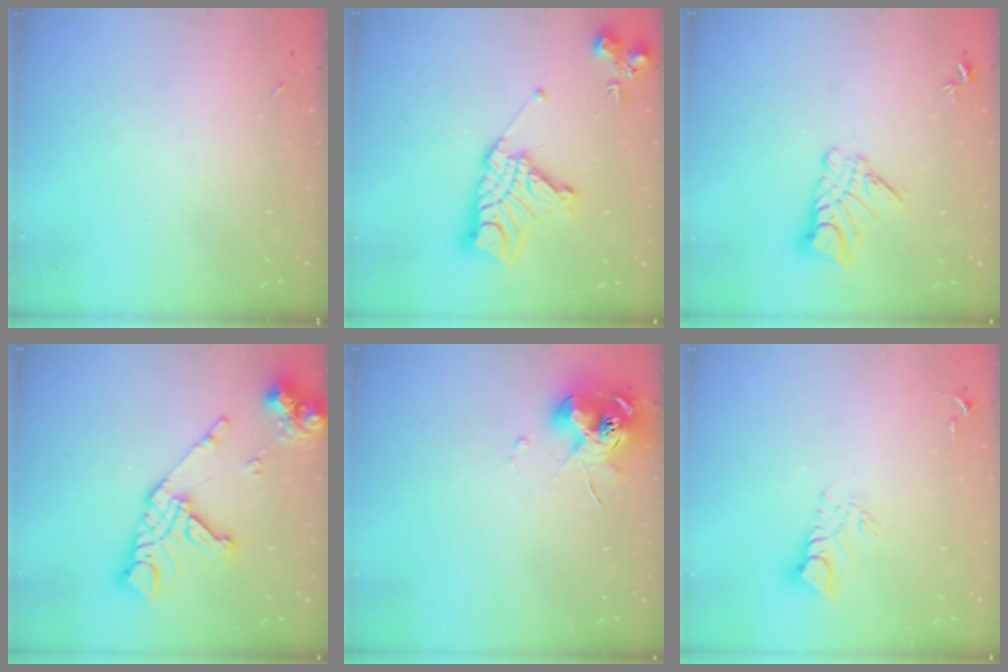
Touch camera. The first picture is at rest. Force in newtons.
{"total": 18.2, "press": 18.1, "slide": 1.5}
{"total": 9.7, "press": 9.7, "slide": 0.9}
{"total": 16.6, "press": 16.5, "slide": 2.0}
{"total": 10.4, "press": 10.3, "slide": 1.0}
{"total": 7.2, "press": 7.1, "slide": 0.7}